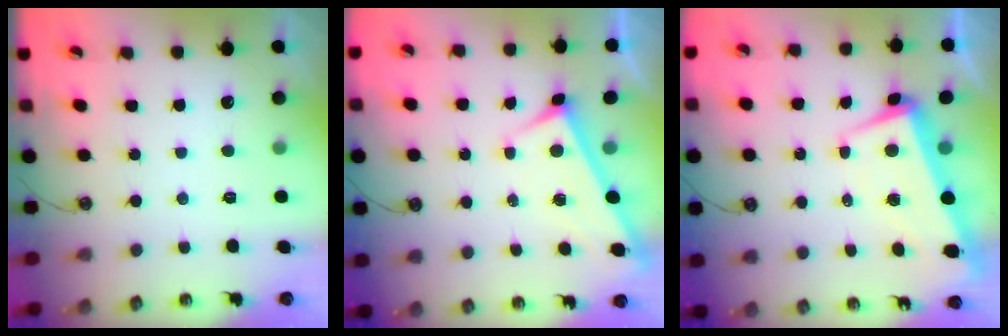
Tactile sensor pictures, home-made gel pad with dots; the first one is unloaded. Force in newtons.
{"total": 3.6, "press": 3.6, "slide": 0.3}
{"total": 2.2, "press": 0.4, "slide": 2.1}